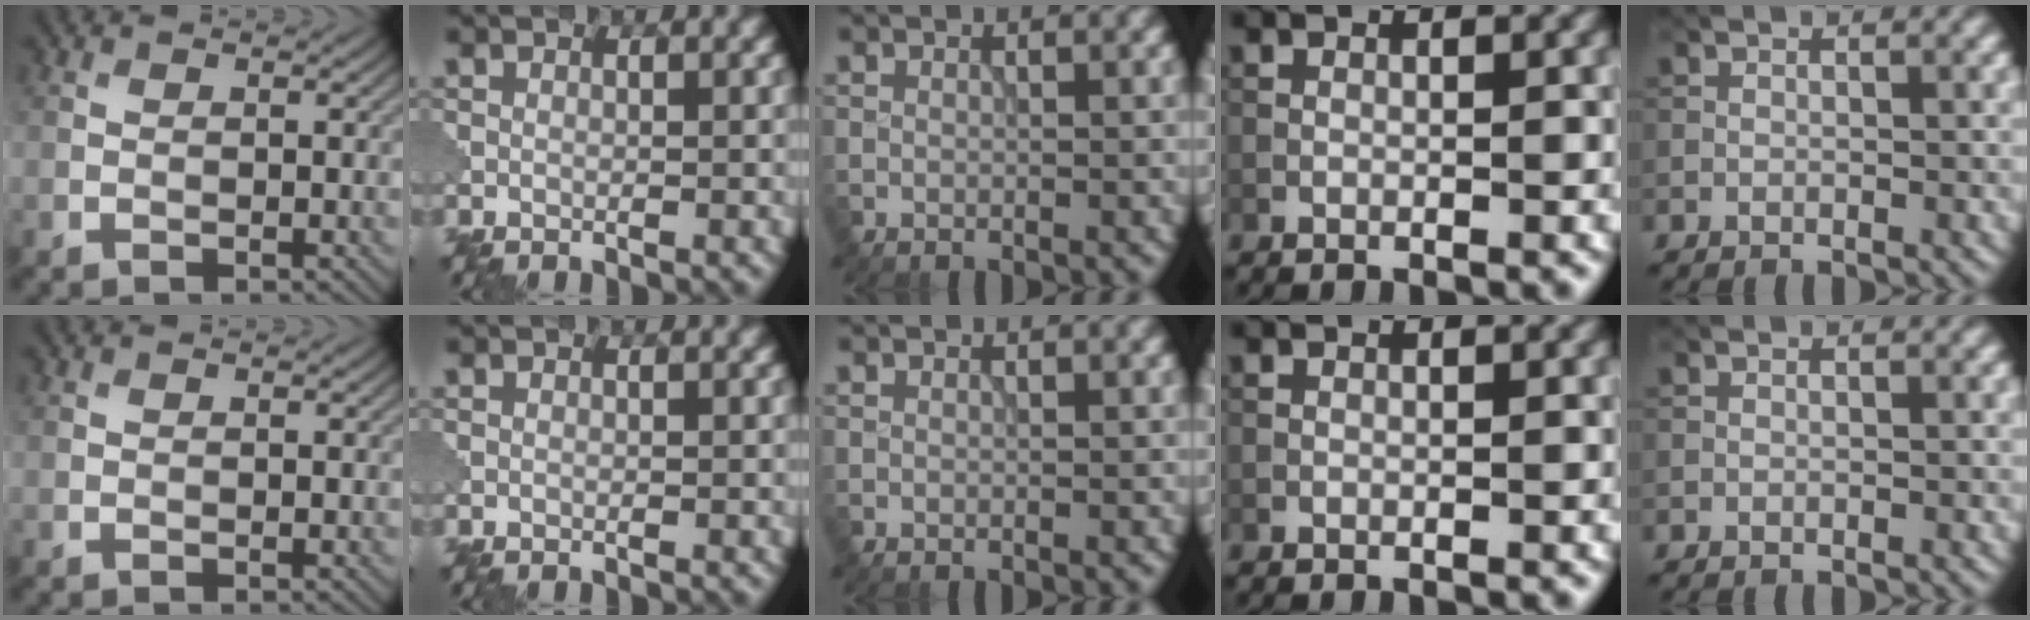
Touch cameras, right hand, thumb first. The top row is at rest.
{}